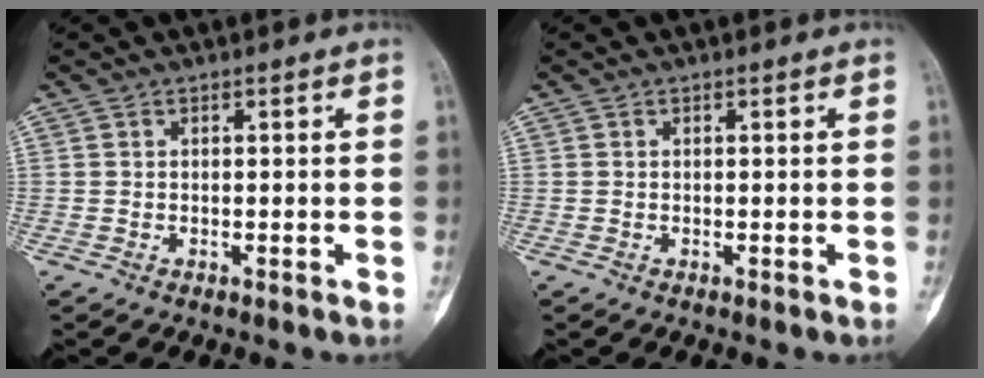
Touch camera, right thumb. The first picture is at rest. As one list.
[{"total": 0.0}]